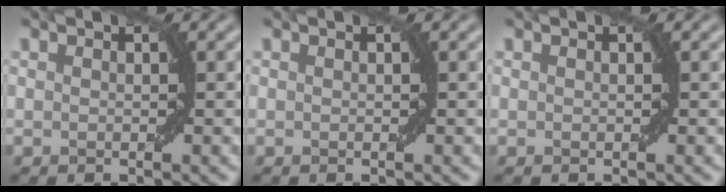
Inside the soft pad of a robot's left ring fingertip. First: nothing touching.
{"total": 0.0}
{"total": 0.0}